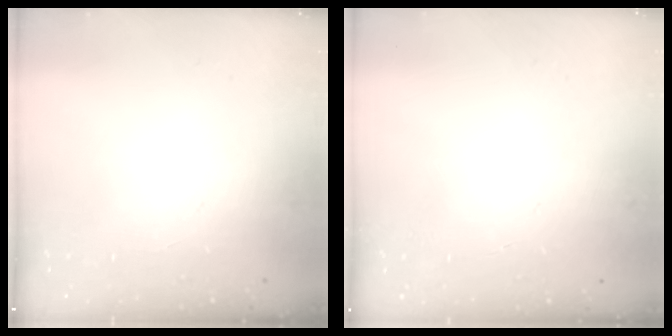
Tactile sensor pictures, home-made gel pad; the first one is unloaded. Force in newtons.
{"total": 0.0}